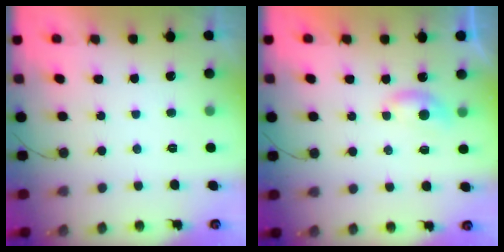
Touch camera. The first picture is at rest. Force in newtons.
{"total": 4.7, "press": 4.6, "slide": 0.6}